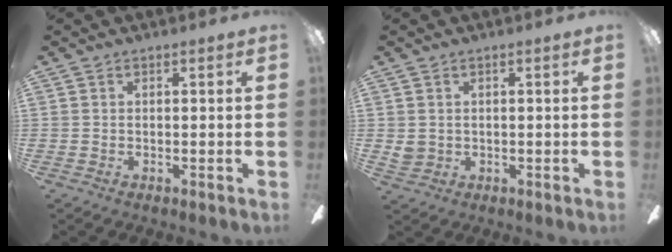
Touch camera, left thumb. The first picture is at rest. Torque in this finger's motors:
{"motor_torque": [-0.40, 0.06, 0.15, -0.29, 0.00]}